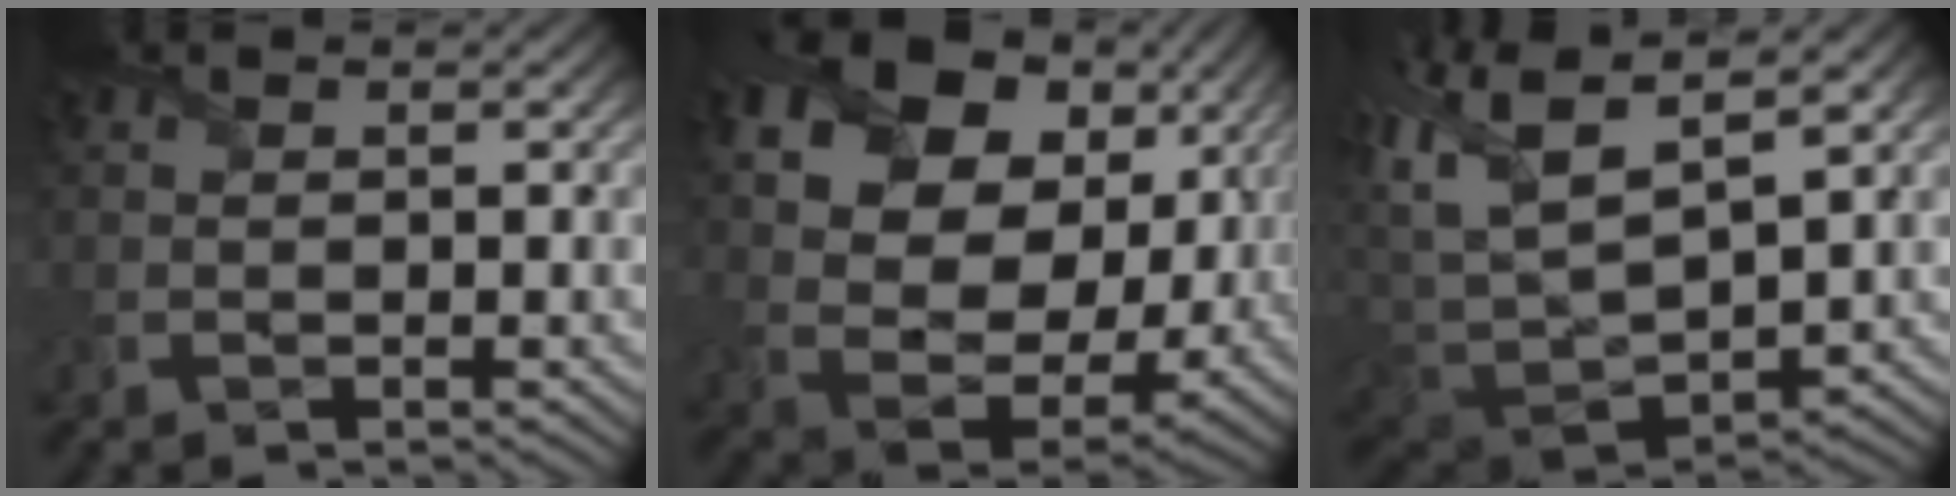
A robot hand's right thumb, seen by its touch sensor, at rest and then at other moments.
{"total": 19.5, "force": [7.4, 13.2, 12.4], "torque": [-0.279, 0.039, 0.160]}
{"total": 14.2, "force": [4.1, 5.8, 12.3], "torque": [-0.284, -0.002, 0.087]}